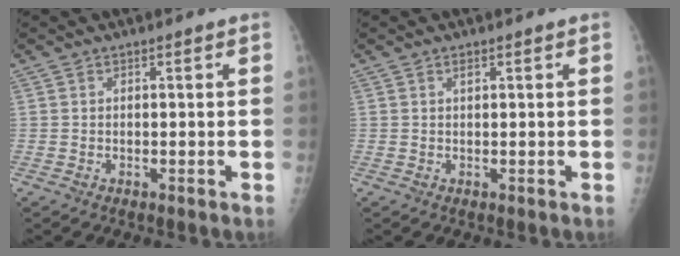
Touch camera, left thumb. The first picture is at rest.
{"total": 0.7, "force": [0.4, 0.3, 0.5], "torque": [-0.007, -0.001, 0.006]}